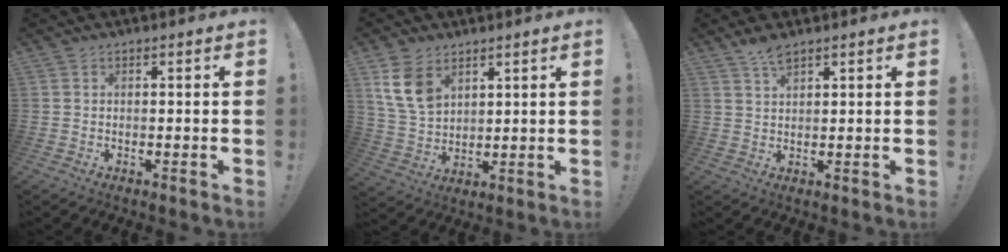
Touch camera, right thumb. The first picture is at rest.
{"total": 11.3, "force": [5.9, 7.7, 5.8], "torque": [-0.111, -0.019, 0.119]}
{"total": 4.0, "force": [3.0, 1.2, 2.3], "torque": [-0.049, -0.012, 0.054]}